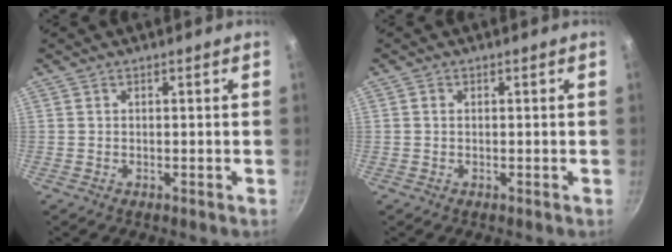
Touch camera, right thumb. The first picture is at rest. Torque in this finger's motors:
{"motor_torque": [-0.43, 0.64, 0.51, -0.30, 0.03]}